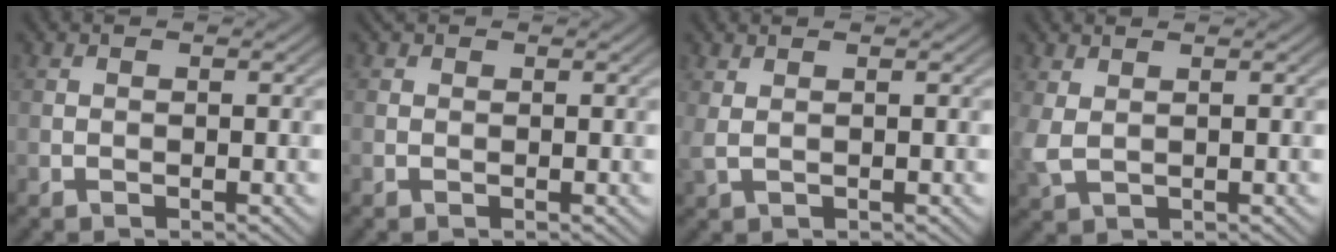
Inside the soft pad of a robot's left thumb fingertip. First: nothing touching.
{"total": 0.6, "force": [0.2, 0.6, 0.1], "torque": [-0.003, 0.000, 0.000]}
{"total": 1.7, "force": [0.9, 0.4, 1.4], "torque": [-0.037, 0.005, 0.020]}
{"total": 2.6, "force": [0.9, 1.3, 2.1], "torque": [-0.066, 0.000, 0.018]}